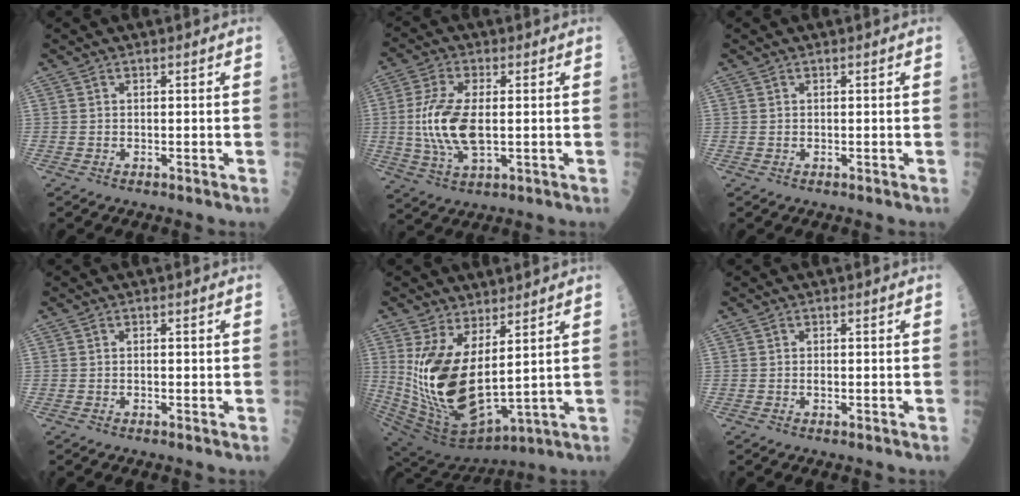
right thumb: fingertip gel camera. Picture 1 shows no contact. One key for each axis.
{"total": 11.7, "fx": -0.2, "fy": 5.1, "fz": 10.5, "tx": -0.225, "ty": -0.006, "tz": 0.000}
{"total": 0.0}
{"total": 0.8, "fx": -0.1, "fy": 0.4, "fz": 0.7, "tx": -0.012, "ty": -0.001, "tz": -0.001}
{"total": 18.8, "fx": 3.6, "fy": 8.4, "fz": 16.4, "tx": -0.326, "ty": -0.052, "tz": 0.093}
{"total": 0.9, "fx": -0.1, "fy": 0.4, "fz": 0.7, "tx": -0.013, "ty": 0.000, "tz": -0.002}